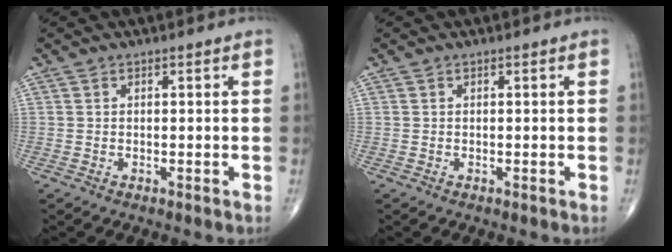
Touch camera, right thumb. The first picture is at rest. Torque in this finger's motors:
{"motor_torque": [-0.02, 0.01, 0.00, -0.01, 0.03]}